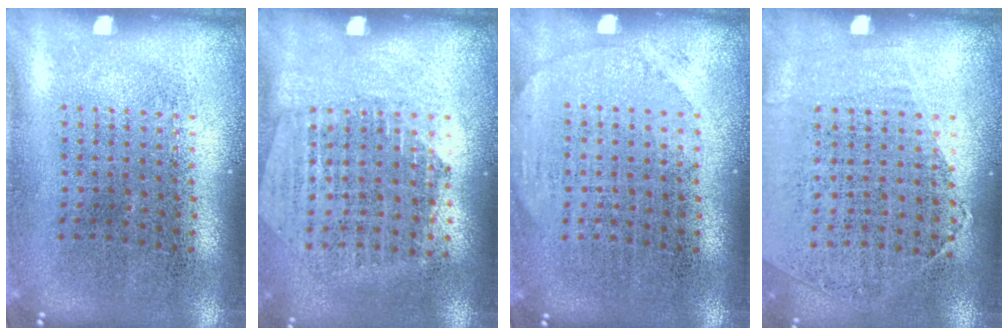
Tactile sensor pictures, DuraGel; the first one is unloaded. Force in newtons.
{"total": 1.3, "press": 1.2, "slide": 0.5}
{"total": 1.0, "press": 1.0, "slide": 0.1}
{"total": 1.2, "press": 0.9, "slide": 0.7}